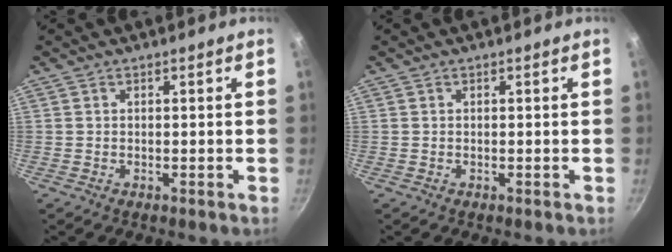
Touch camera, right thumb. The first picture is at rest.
{"total": 0.0}